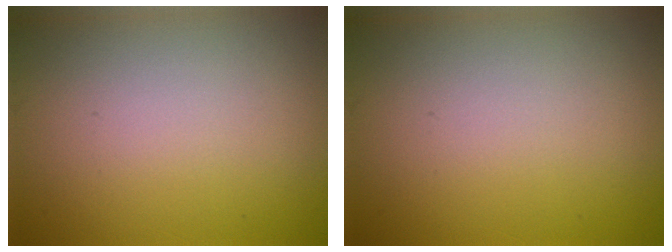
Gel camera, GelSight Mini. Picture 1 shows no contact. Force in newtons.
{"total": 0.0}